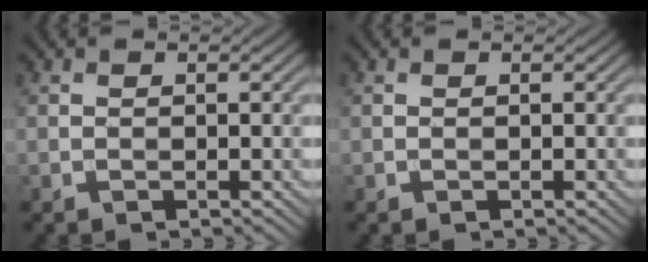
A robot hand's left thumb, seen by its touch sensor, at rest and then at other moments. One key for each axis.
{"total": 0.0}